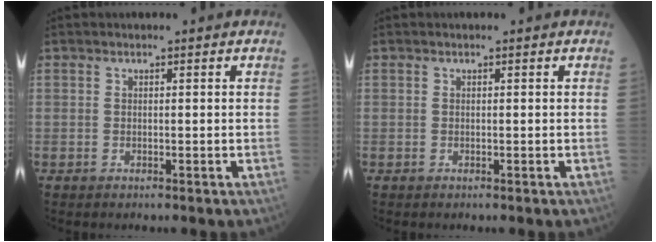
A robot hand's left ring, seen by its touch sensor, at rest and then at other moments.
{"total": 0.0}